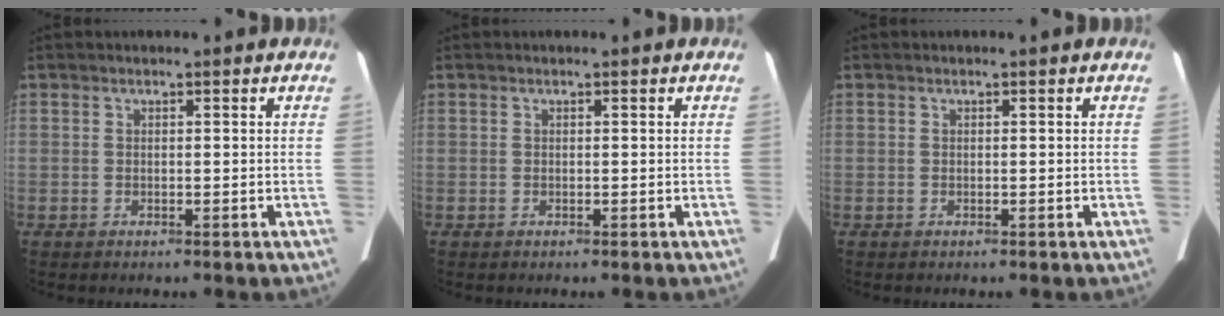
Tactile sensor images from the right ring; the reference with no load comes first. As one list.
[{"total": 0.0}, {"total": 0.0}]